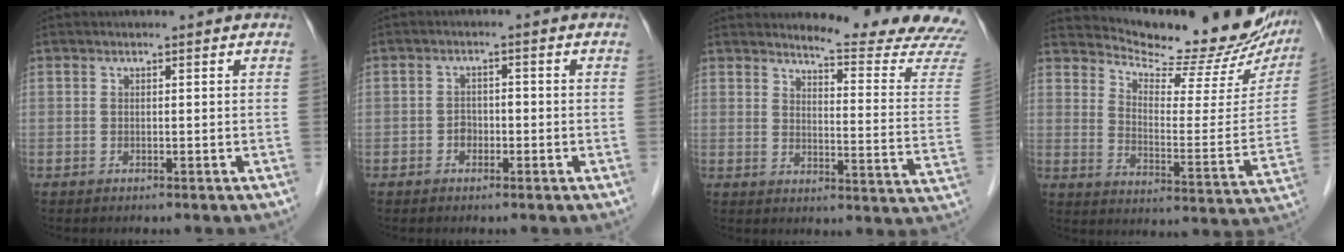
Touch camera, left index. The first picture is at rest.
{"total": 2.1, "force": [-1.0, 1.6, 1.0], "torque": [-0.008, 0.007, -0.015]}
{"total": 16.0, "force": [15.6, -0.8, 3.3], "torque": [-0.035, -0.135, 0.169]}
{"total": 21.2, "force": [19.5, 3.4, 7.6], "torque": [-0.106, -0.069, 0.254]}